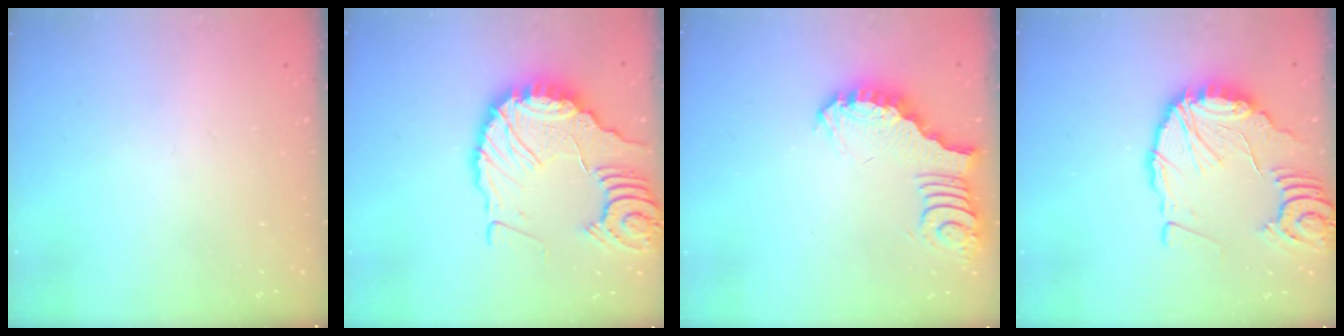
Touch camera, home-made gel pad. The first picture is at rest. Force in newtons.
{"total": 16.8, "press": 16.8, "slide": 1.8}
{"total": 4.7, "press": 4.7, "slide": 0.5}
{"total": 13.0, "press": 12.9, "slide": 1.3}